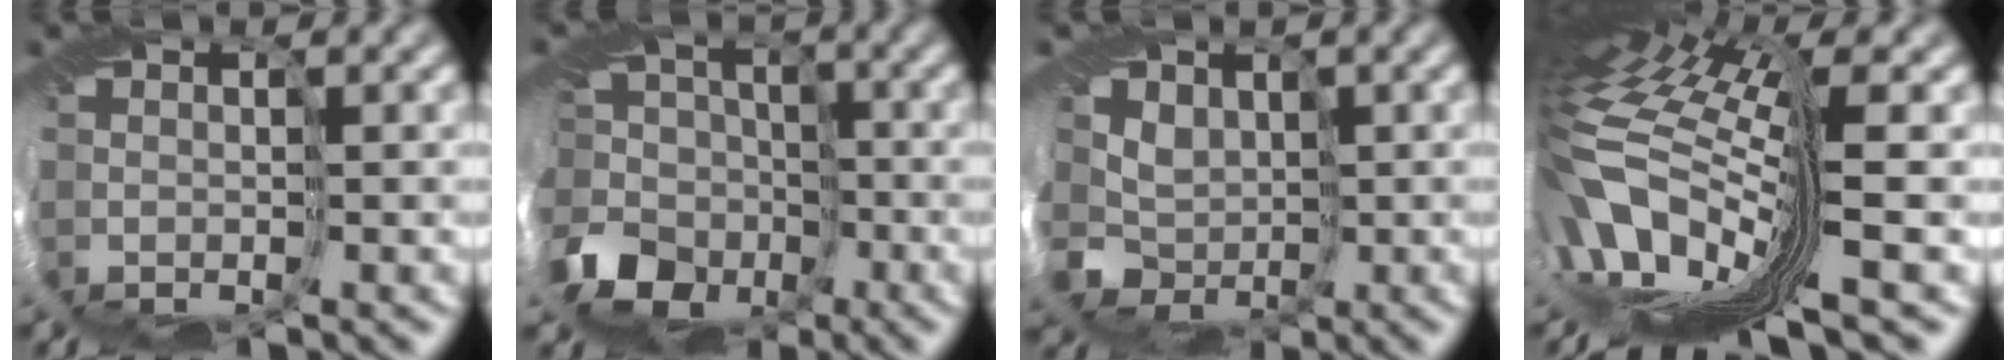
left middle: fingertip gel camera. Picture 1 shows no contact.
{"total": 11.5, "force": [-5.2, 9.2, 4.5], "torque": [-0.097, -0.020, -0.114]}
{"total": 3.0, "force": [-0.1, 3.0, 0.3], "torque": [-0.003, -0.006, -0.016]}
{"total": 15.0, "force": [-2.4, 5.8, 13.6], "torque": [-0.296, -0.055, -0.012]}